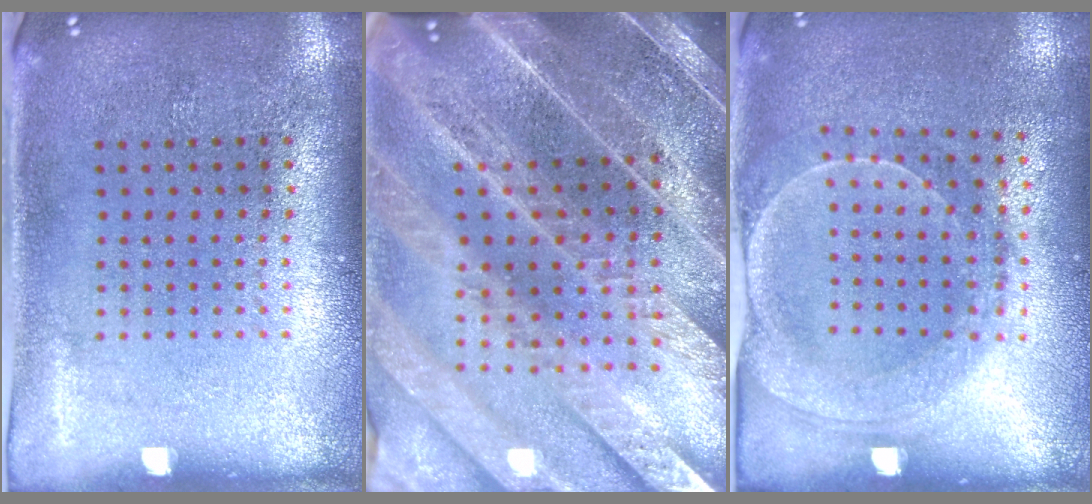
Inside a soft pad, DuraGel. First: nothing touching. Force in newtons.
{"total": 4.4, "press": 4.0, "slide": 2.0}
{"total": 1.8, "press": 1.7, "slide": 0.4}